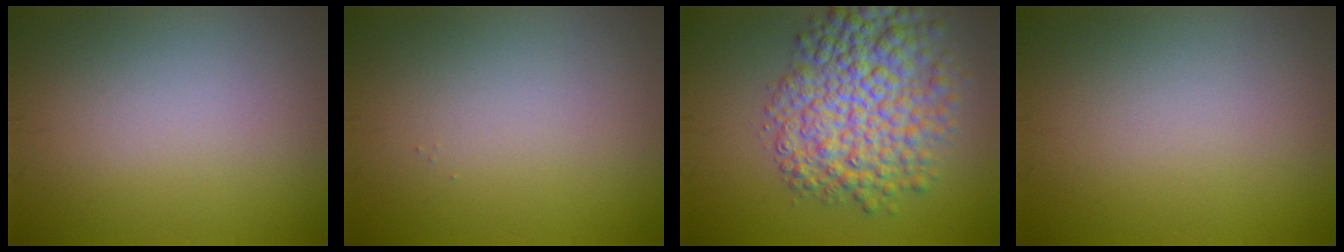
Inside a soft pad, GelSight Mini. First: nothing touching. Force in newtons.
{"total": 0.0}
{"total": 8.8, "press": 8.8, "slide": 0.1}
{"total": 0.0}